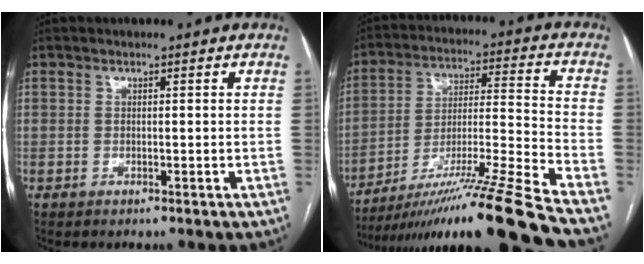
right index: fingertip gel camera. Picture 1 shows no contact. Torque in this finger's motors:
{"motor_torque": [1.50, -0.64, 0.70, 0.21]}